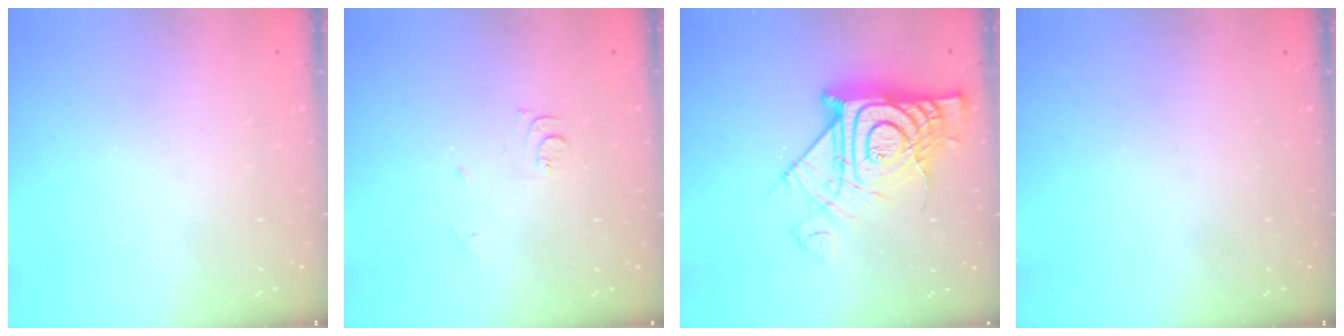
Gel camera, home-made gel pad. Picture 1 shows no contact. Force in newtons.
{"total": 5.7, "press": 5.7, "slide": 0.6}
{"total": 15.9, "press": 15.7, "slide": 1.9}
{"total": 0.0}